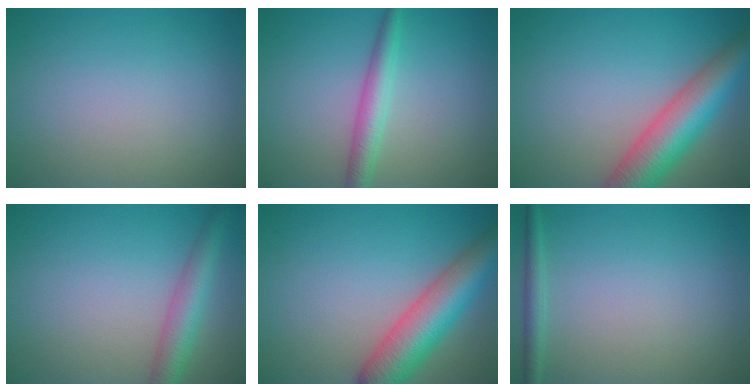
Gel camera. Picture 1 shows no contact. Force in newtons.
{"total": 2.9, "press": 2.9, "slide": 0.0}
{"total": 8.0, "press": 8.0, "slide": 0.3}
{"total": 3.8, "press": 3.8, "slide": 0.1}
{"total": 7.4, "press": 7.4, "slide": 0.4}
{"total": 1.4, "press": 1.4, "slide": 0.1}